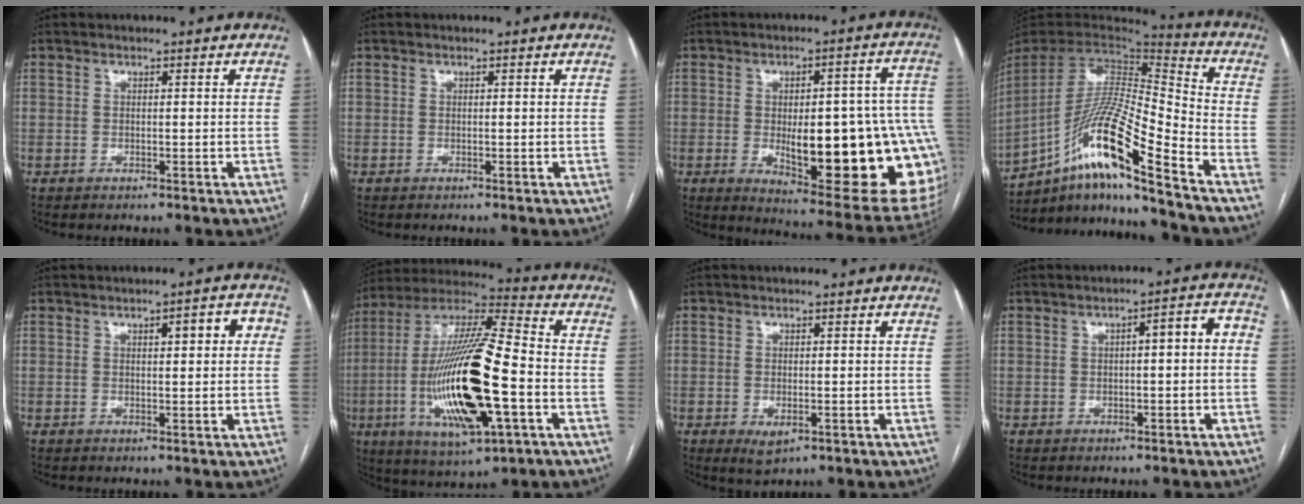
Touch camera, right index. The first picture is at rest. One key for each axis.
{"total": 0.0}
{"total": 24.8, "fx": -4.2, "fy": 6.7, "fz": 23.5, "tx": -0.224, "ty": 0.008, "tz": -0.031}
{"total": 18.9, "fx": -12.3, "fy": -0.1, "fz": 14.4, "tx": -0.298, "ty": -0.007, "tz": -0.229}
{"total": 4.1, "fx": 1.0, "fy": 1.2, "fz": 3.8, "tx": -0.049, "ty": 0.019, "tz": 0.011}
{"total": 23.6, "fx": -5.5, "fy": 4.4, "fz": 22.5, "tx": -0.475, "ty": -0.021, "tz": -0.095}
{"total": 2.9, "fx": -1.2, "fy": 1.4, "fz": 2.3, "tx": -0.037, "ty": -0.004, "tz": -0.010}
{"total": 4.5, "fx": -0.1, "fy": 1.1, "fz": 4.3, "tx": -0.053, "ty": 0.027, "tz": -0.005}